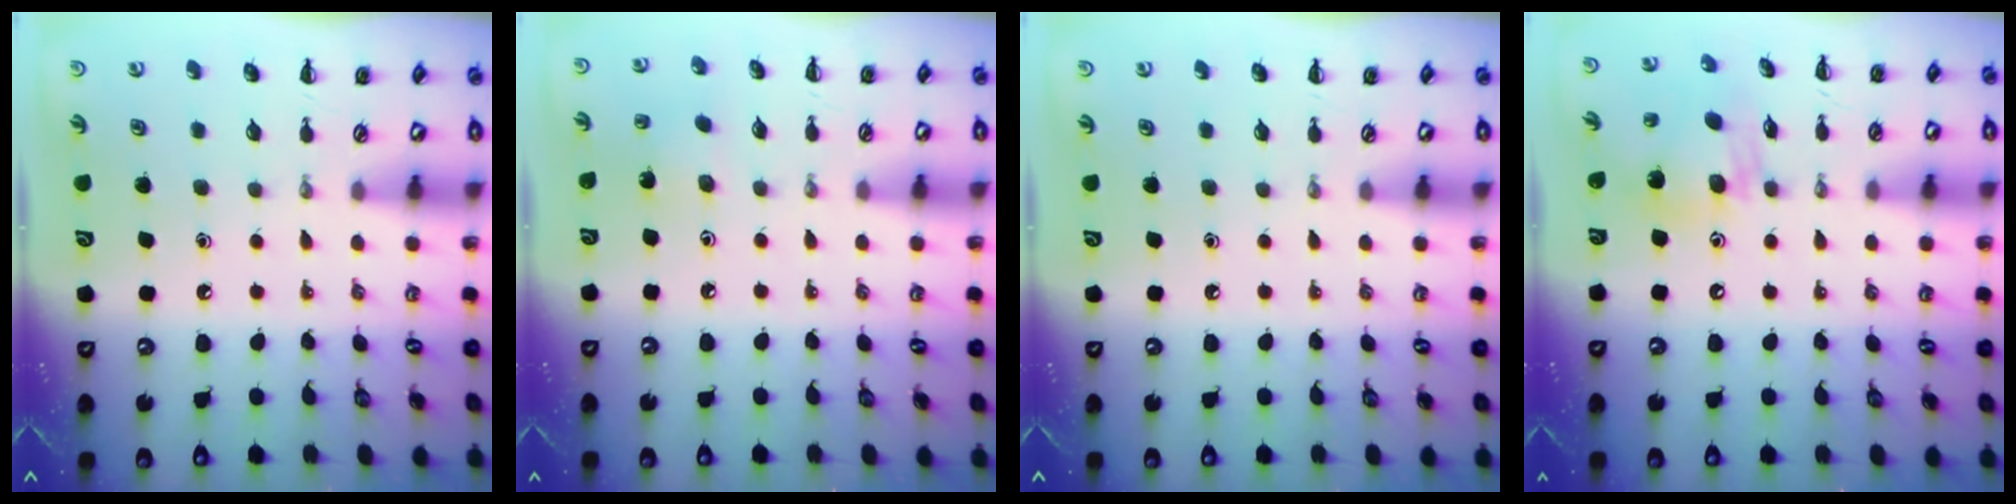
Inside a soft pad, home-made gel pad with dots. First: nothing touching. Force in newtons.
{"total": 2.7, "press": 2.6, "slide": 0.8}
{"total": 0.0}
{"total": 12.6, "press": 12.5, "slide": 1.7}